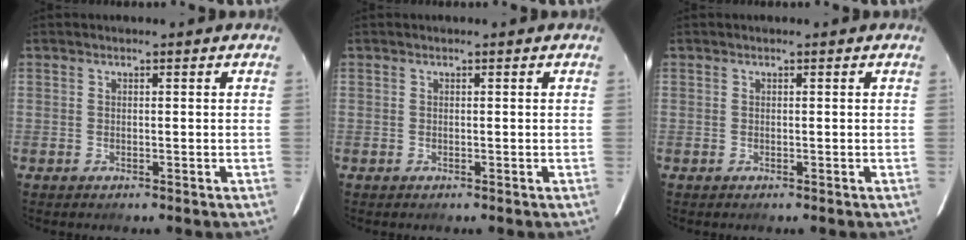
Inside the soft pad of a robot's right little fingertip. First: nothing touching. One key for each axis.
{"total": 0.0}
{"total": 0.0}